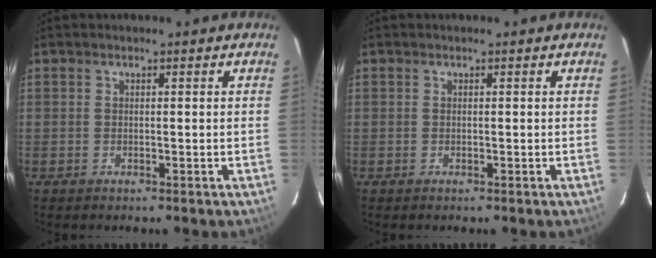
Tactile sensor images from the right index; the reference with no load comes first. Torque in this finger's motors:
{"motor_torque": [0.00, 0.00, 0.03, -0.01]}